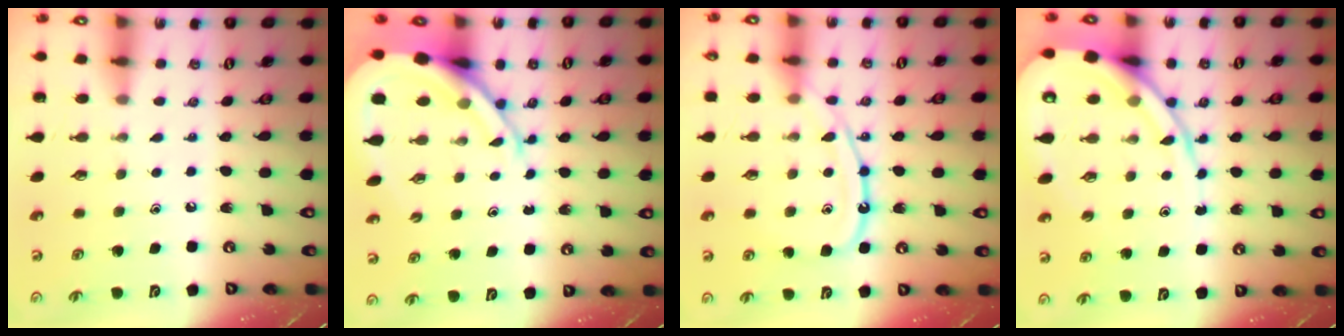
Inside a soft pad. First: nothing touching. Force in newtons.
{"total": 13.6, "press": 13.5, "slide": 1.4}
{"total": 12.5, "press": 12.5, "slide": 1.1}
{"total": 13.1, "press": 13.1, "slide": 1.2}